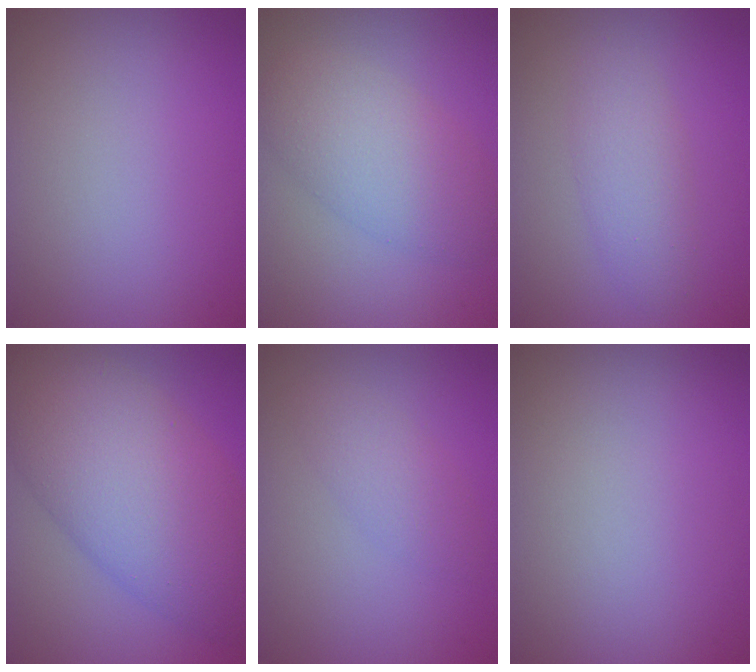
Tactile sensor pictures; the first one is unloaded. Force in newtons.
{"total": 5.4, "press": 5.4, "slide": 0.3}
{"total": 2.7, "press": 2.7, "slide": 0.0}
{"total": 10.8, "press": 10.8, "slide": 0.2}
{"total": 2.0, "press": 2.0, "slide": 0.1}
{"total": 0.0}